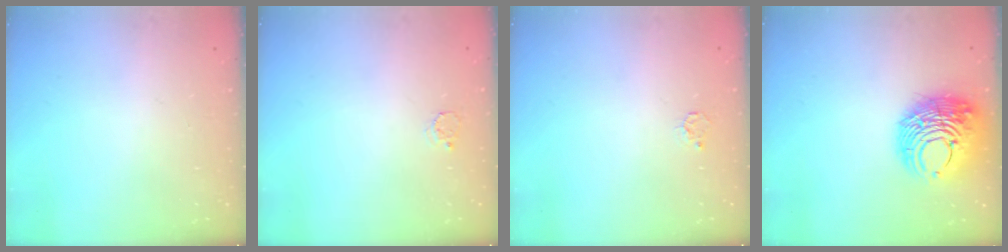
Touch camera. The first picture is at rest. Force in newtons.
{"total": 2.5, "press": 2.5, "slide": 0.3}
{"total": 3.3, "press": 3.3, "slide": 0.3}
{"total": 13.1, "press": 13.0, "slide": 2.1}